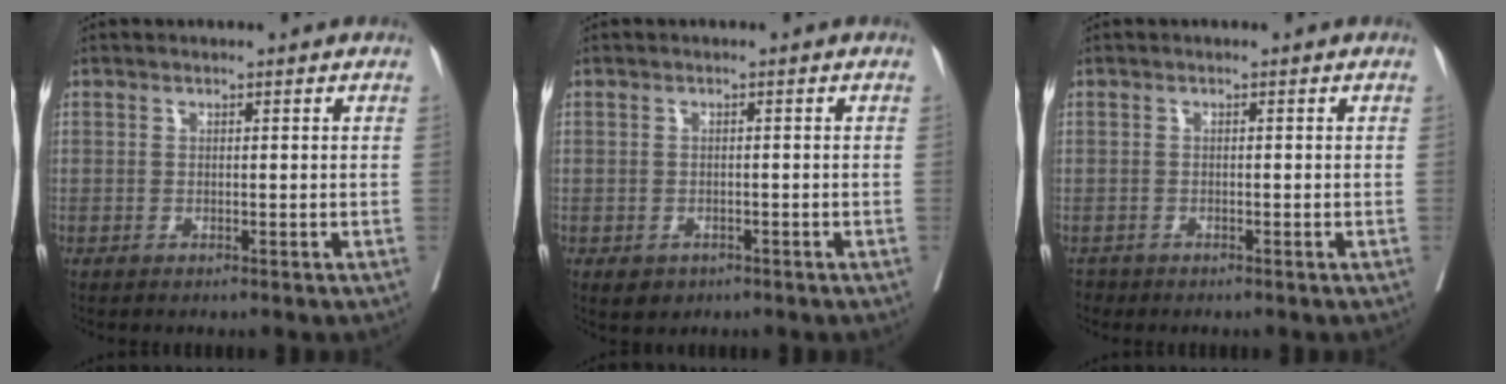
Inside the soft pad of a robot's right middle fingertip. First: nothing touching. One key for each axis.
{"total": 2.6, "fx": -1.6, "fy": 1.9, "fz": 0.8, "tx": -0.007, "ty": 0.002, "tz": -0.017}
{"total": 1.0, "fx": -0.9, "fy": 0.5, "fz": -0.2, "tx": -0.001, "ty": 0.001, "tz": -0.016}